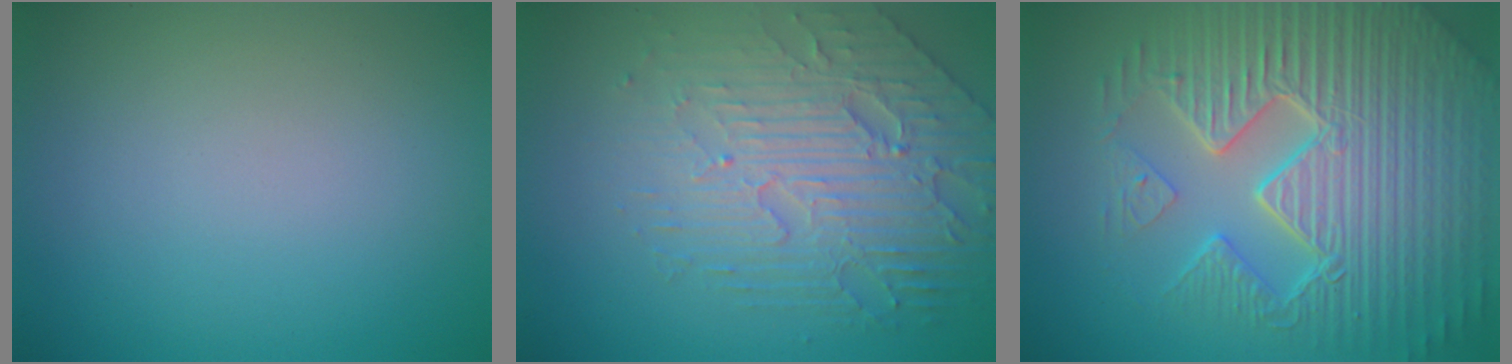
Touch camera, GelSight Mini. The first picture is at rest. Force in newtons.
{"total": 6.7, "press": 4.9, "slide": 4.5}
{"total": 10.5, "press": 7.0, "slide": 7.8}